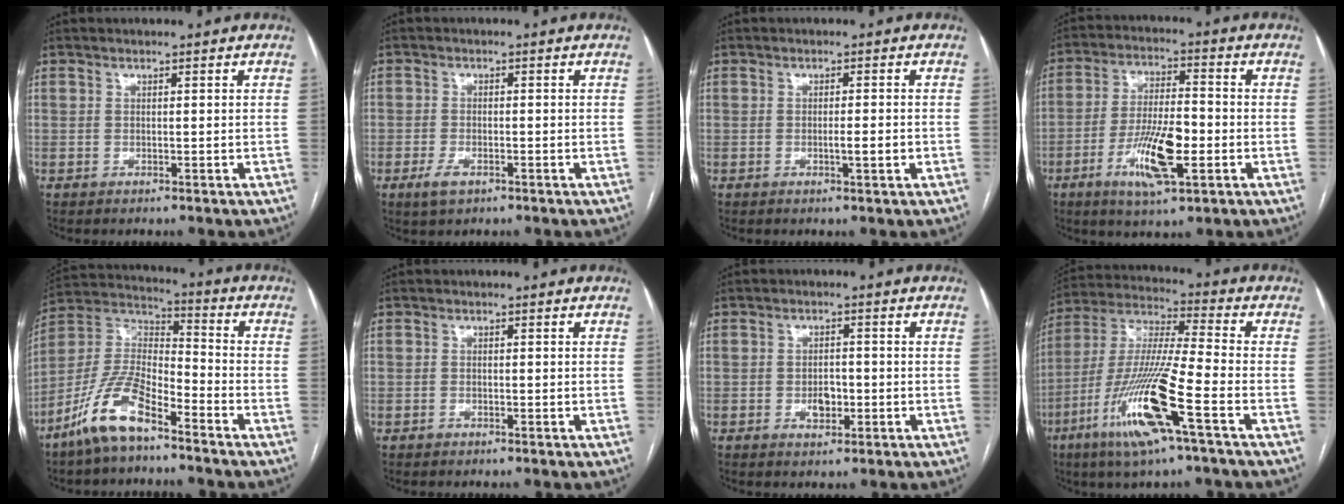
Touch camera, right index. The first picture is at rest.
{"total": 3.1, "force": [-1.6, 1.8, 1.9], "torque": [-0.035, 0.000, -0.023]}
{"total": 2.2, "force": [-0.6, 0.1, 2.1], "torque": [-0.036, -0.002, -0.009]}
{"total": 11.2, "force": [-3.8, 2.6, 10.2], "torque": [-0.198, -0.003, -0.065]}
{"total": 12.4, "force": [-8.4, 3.6, 8.4], "torque": [-0.182, 0.008, -0.165]}
{"total": 0.9, "force": [-0.5, 0.7, 0.0], "torque": [0.003, 0.005, -0.011]}
{"total": 3.2, "force": [-1.0, 1.9, 2.4], "torque": [-0.036, 0.004, -0.012]}
{"total": 17.3, "force": [-7.8, 0.7, 15.4], "torque": [-0.327, -0.027, -0.151]}